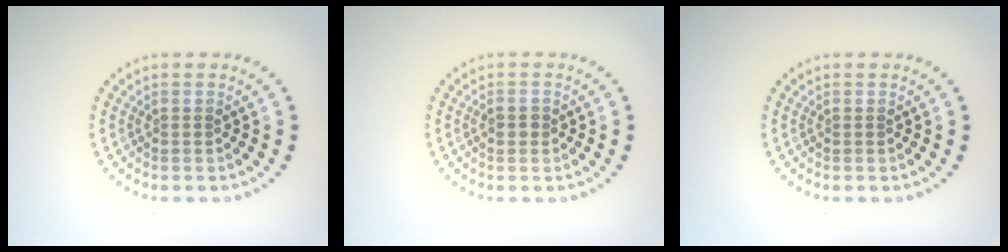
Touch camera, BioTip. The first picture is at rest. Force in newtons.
{"total": 1.2, "press": 1.2, "slide": 0.1}
{"total": 0.0}